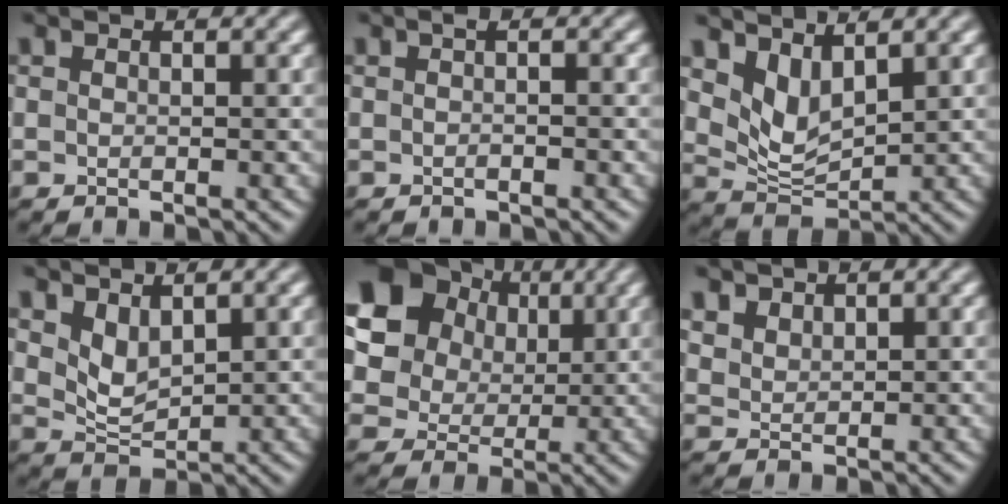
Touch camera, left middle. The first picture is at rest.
{"total": 0.6, "force": [-0.4, 0.1, 0.5], "torque": [-0.004, 0.001, -0.009]}
{"total": 3.2, "force": [2.1, 1.5, 1.9], "torque": [-0.048, -0.007, 0.049]}
{"total": 2.0, "force": [1.4, 1.0, 1.1], "torque": [-0.024, -0.003, 0.036]}
{"total": 11.5, "force": [4.5, 9.3, 5.1], "torque": [-0.137, 0.035, 0.091]}
{"total": 2.0, "force": [1.8, 0.7, -0.1], "torque": [-0.003, 0.004, 0.051]}